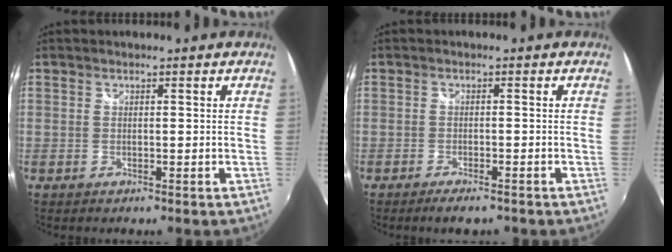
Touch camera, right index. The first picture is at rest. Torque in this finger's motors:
{"motor_torque": [0.09, -0.04, 0.17, 0.02]}